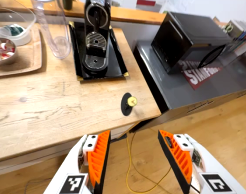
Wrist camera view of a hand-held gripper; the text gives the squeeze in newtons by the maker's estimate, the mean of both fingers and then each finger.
{"total": 0.0}